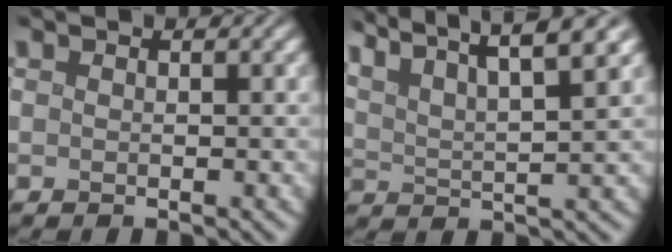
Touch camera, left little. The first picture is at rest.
{"total": 9.9, "force": [7.4, 2.5, 6.0], "torque": [-0.122, 0.029, 0.091]}